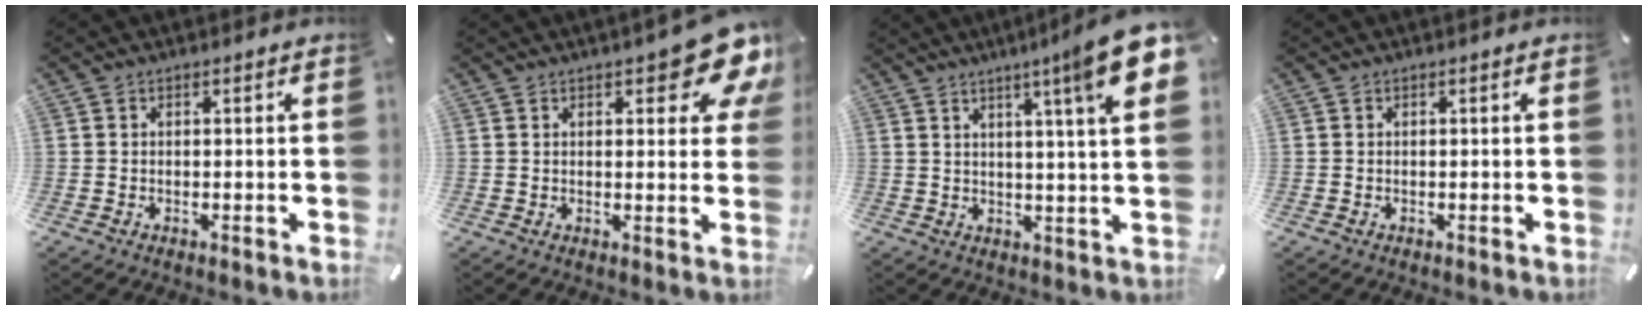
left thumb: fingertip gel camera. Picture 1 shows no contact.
{"total": 11.4, "force": [6.2, 4.2, 8.6], "torque": [-0.098, -0.041, 0.101]}
{"total": 13.1, "force": [6.4, 0.0, 11.5], "torque": [-0.177, -0.035, 0.092]}
{"total": 0.0}